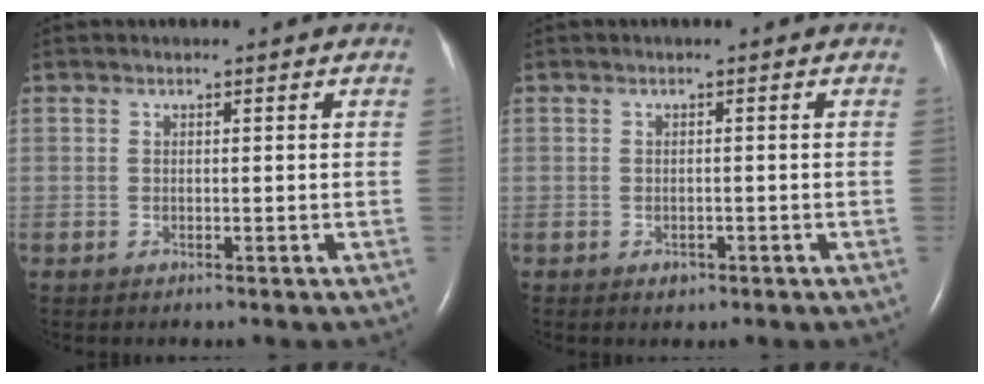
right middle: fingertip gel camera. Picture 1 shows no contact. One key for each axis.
{"total": 1.2, "fx": -0.7, "fy": 0.8, "fz": 0.6, "tx": -0.009, "ty": 0.001, "tz": -0.005}